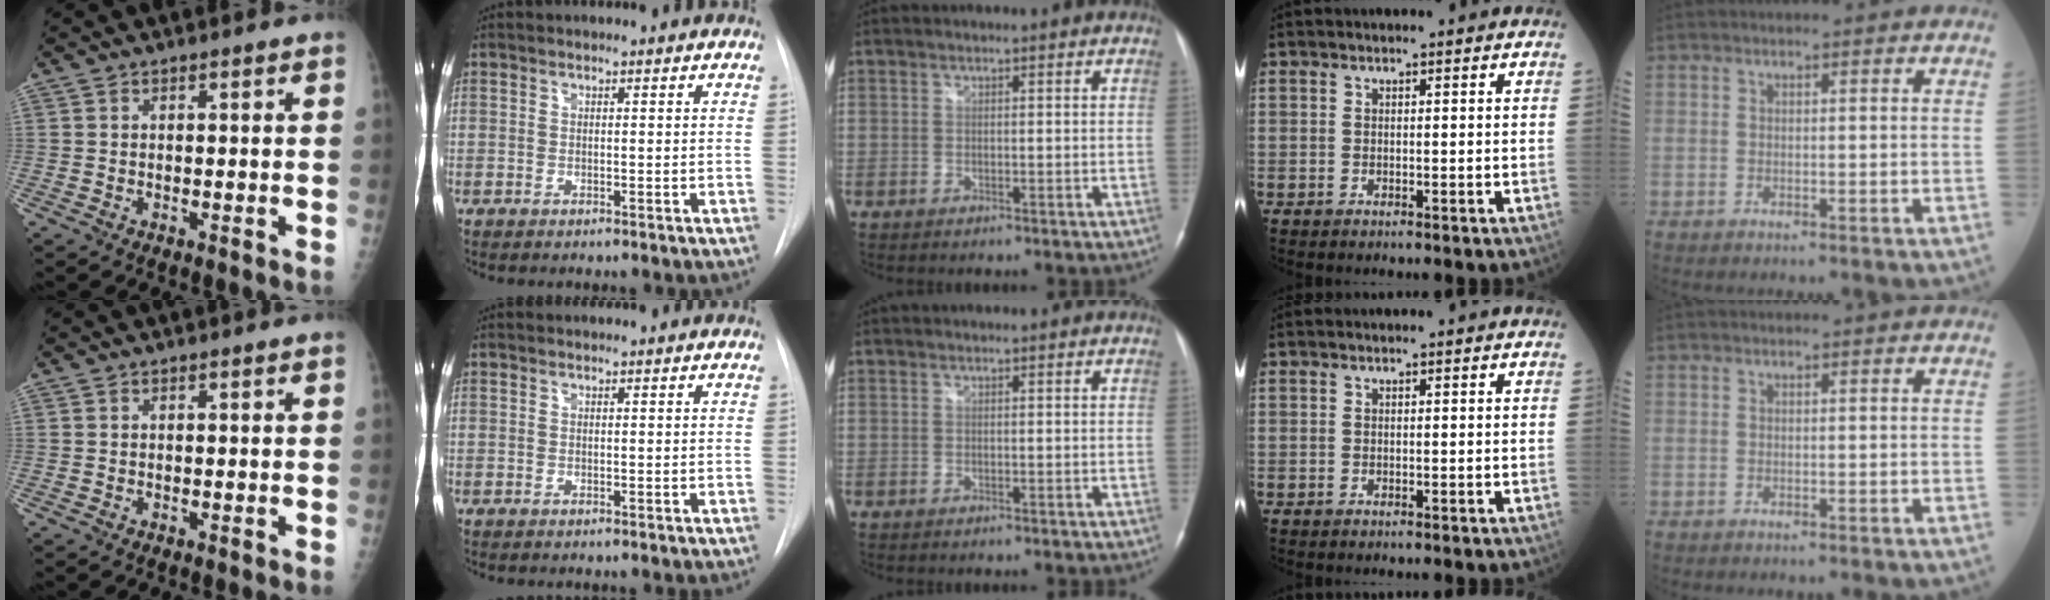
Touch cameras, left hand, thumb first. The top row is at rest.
{}